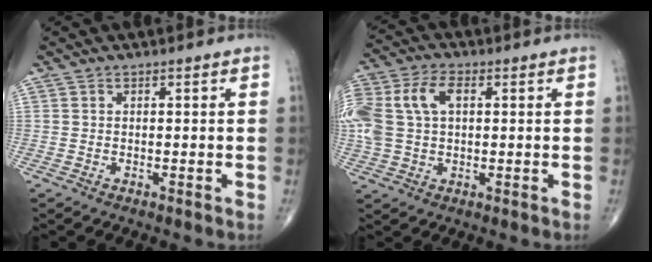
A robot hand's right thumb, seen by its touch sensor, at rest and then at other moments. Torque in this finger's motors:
{"motor_torque": [0.27, 0.28, 1.06, 0.48, 0.22]}